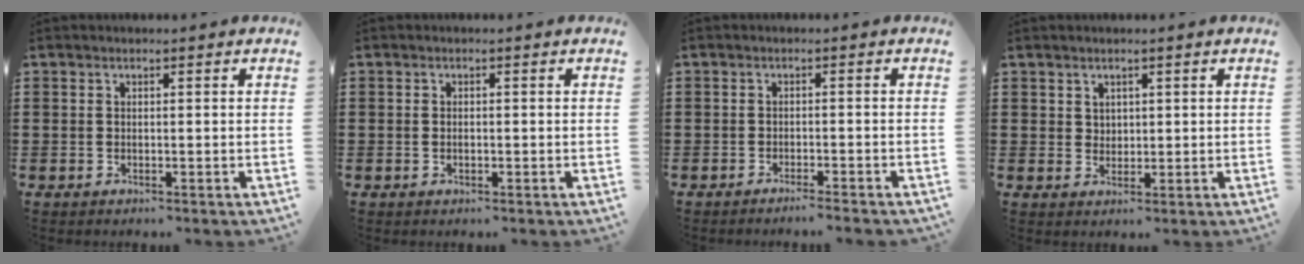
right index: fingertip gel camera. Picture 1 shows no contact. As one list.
[{"total": 0.9, "force": [-0.1, 0.3, 0.8], "torque": [-0.017, -0.001, -0.002]}, {"total": 1.6, "force": [-1.5, -0.3, 0.5], "torque": [-0.009, 0.002, -0.029]}, {"total": 1.9, "force": [1.2, 1.5, 0.2], "torque": [-0.008, 0.006, 0.023]}]